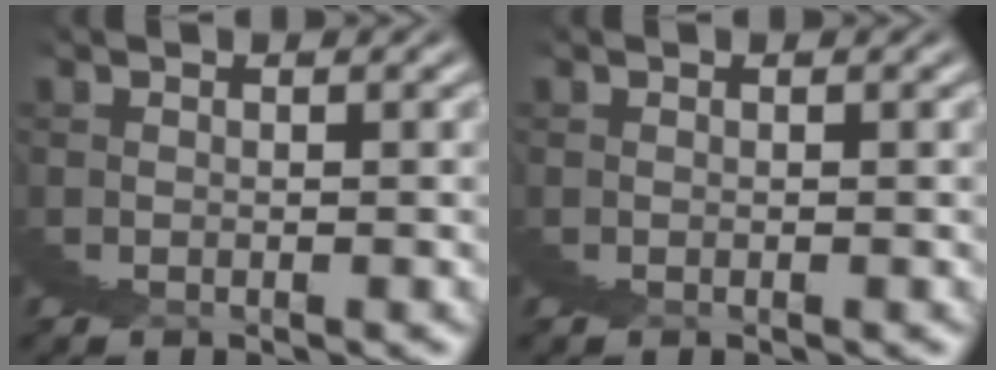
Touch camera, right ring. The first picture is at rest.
{"total": 0.0}